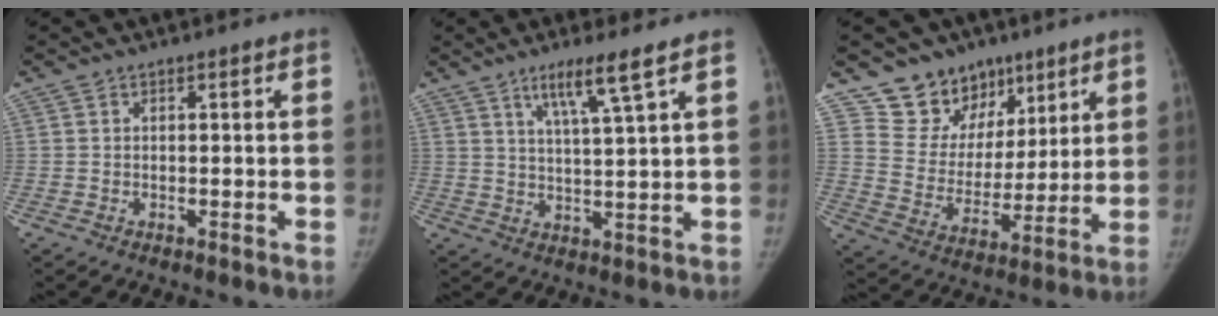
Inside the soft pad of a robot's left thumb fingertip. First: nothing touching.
{"total": 6.7, "force": [4.2, -0.3, 5.3], "torque": [-0.099, -0.028, 0.080]}
{"total": 13.8, "force": [9.3, 9.8, 2.6], "torque": [0.013, -0.057, 0.173]}